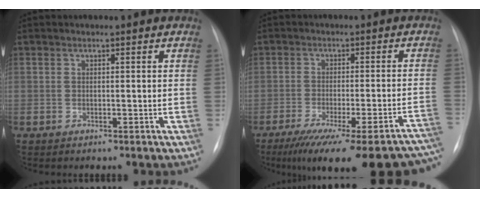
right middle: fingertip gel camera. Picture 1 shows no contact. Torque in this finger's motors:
{"motor_torque": [1.11, -1.03, 0.33, 0.10]}